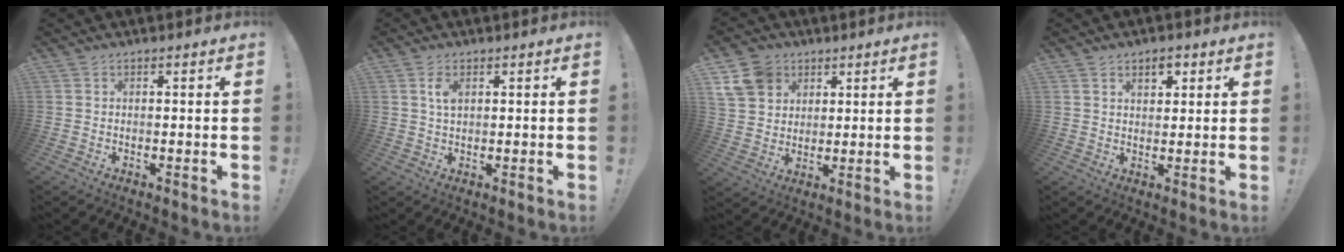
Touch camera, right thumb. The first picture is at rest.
{"total": 3.5, "force": [1.3, 1.7, 2.7], "torque": [-0.051, 0.000, 0.022]}
{"total": 11.2, "force": [5.7, 8.8, 3.9], "torque": [-0.078, -0.026, 0.117]}
{"total": 4.5, "force": [2.3, 2.8, 2.6], "torque": [-0.036, -0.002, 0.039]}